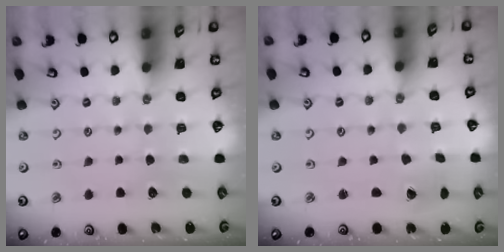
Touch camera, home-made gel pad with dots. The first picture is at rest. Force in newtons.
{"total": 2.2, "press": 2.2, "slide": 0.3}